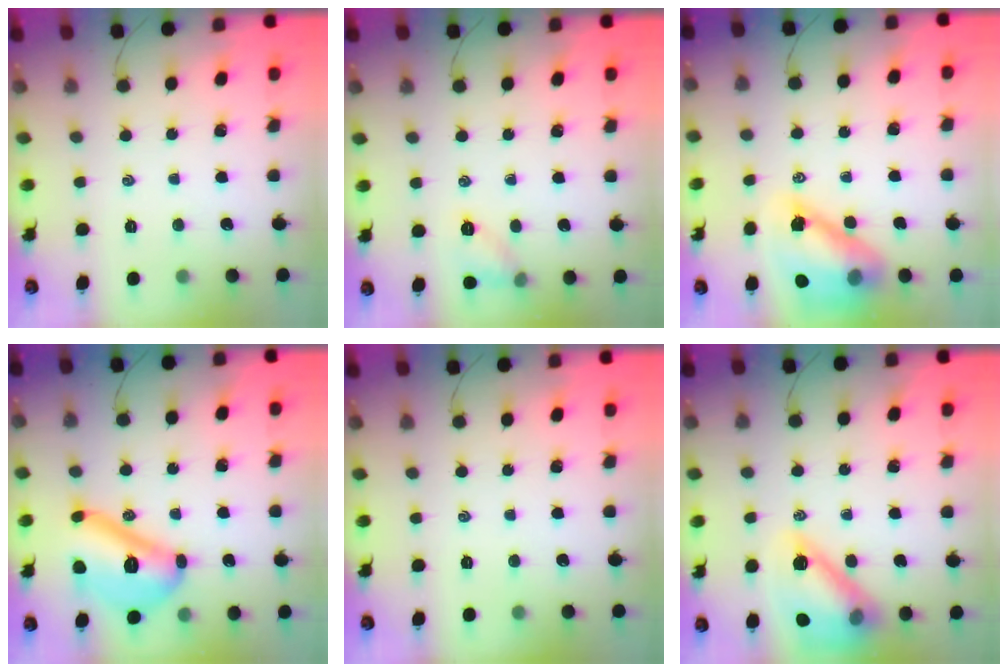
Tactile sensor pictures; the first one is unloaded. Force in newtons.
{"total": 6.5, "press": 6.5, "slide": 0.8}
{"total": 12.5, "press": 12.1, "slide": 3.2}
{"total": 17.7, "press": 17.7, "slide": 1.1}
{"total": 0.0}
{"total": 17.4, "press": 17.2, "slide": 2.4}